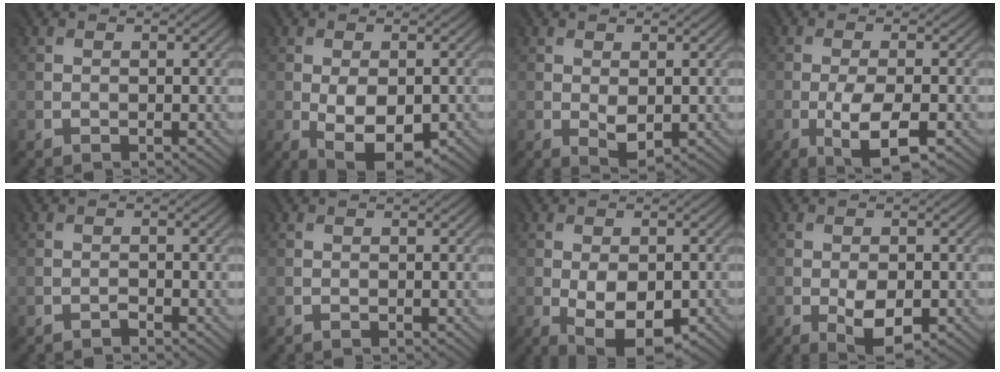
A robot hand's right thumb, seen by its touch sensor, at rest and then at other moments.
{"total": 7.6, "force": [-2.3, 4.3, 5.9], "torque": [-0.112, -0.025, -0.029]}
{"total": 2.4, "force": [-0.1, 1.5, 1.9], "torque": [-0.040, -0.006, 0.003]}
{"total": 6.5, "force": [-3.1, 2.2, 5.3], "torque": [-0.106, -0.009, -0.050]}
{"total": 0.9, "force": [-0.7, -0.3, -0.4], "torque": [0.008, -0.002, -0.013]}
{"total": 0.0}
{"total": 7.5, "force": [-2.3, 4.3, 5.7], "torque": [-0.103, -0.026, -0.028]}
{"total": 4.6, "force": [-1.8, 2.3, 3.6], "torque": [-0.068, -0.011, -0.025]}